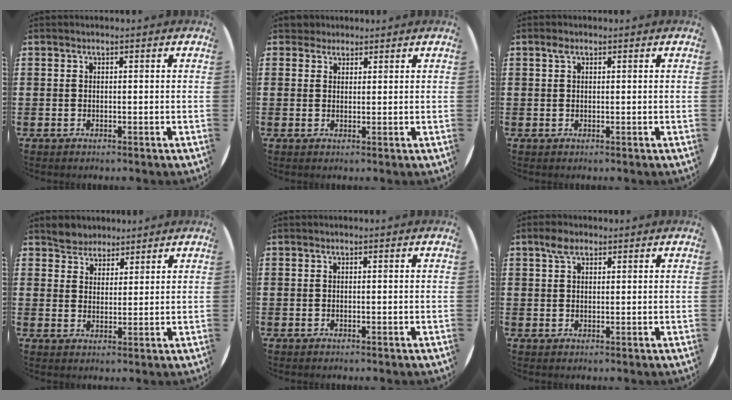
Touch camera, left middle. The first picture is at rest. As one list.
[{"total": 2.2, "force": [2.0, 1.0, 0.1], "torque": [-0.006, 0.006, 0.039]}, {"total": 1.0, "force": [0.6, 0.6, 0.5], "torque": [-0.004, 0.002, 0.008]}, {"total": 3.7, "force": [3.4, 1.3, -0.7], "torque": [0.000, -0.004, 0.066]}, {"total": 0.0}, {"total": 2.6, "force": [1.8, 1.4, 1.3], "torque": [-0.021, 0.004, 0.031]}]